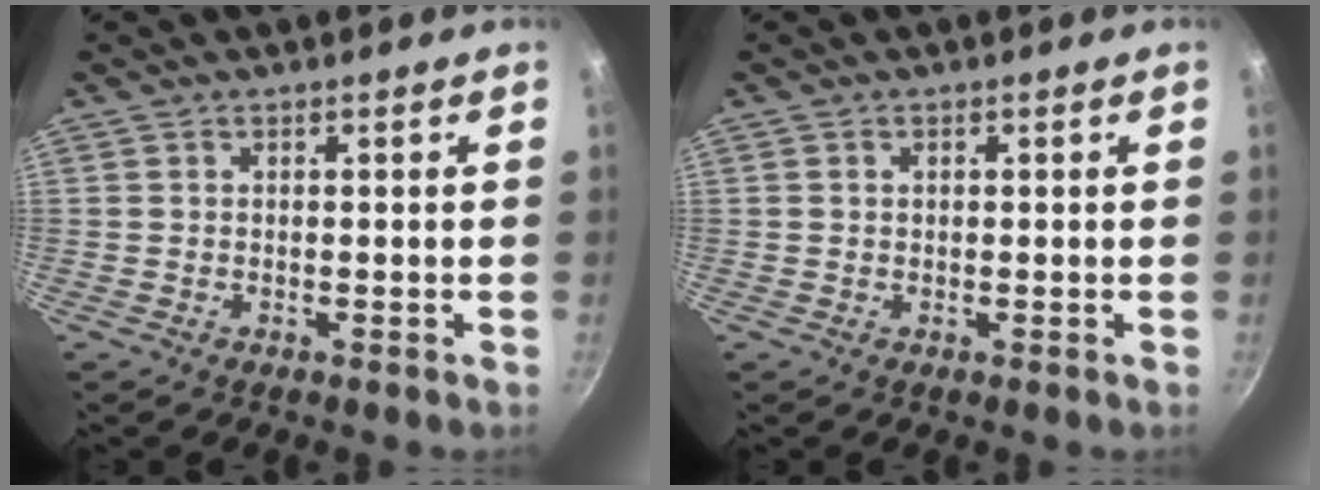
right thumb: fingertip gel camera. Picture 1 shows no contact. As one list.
[{"total": 0.6, "force": [0.2, 0.5, 0.3], "torque": [-0.003, 0.004, 0.003]}]